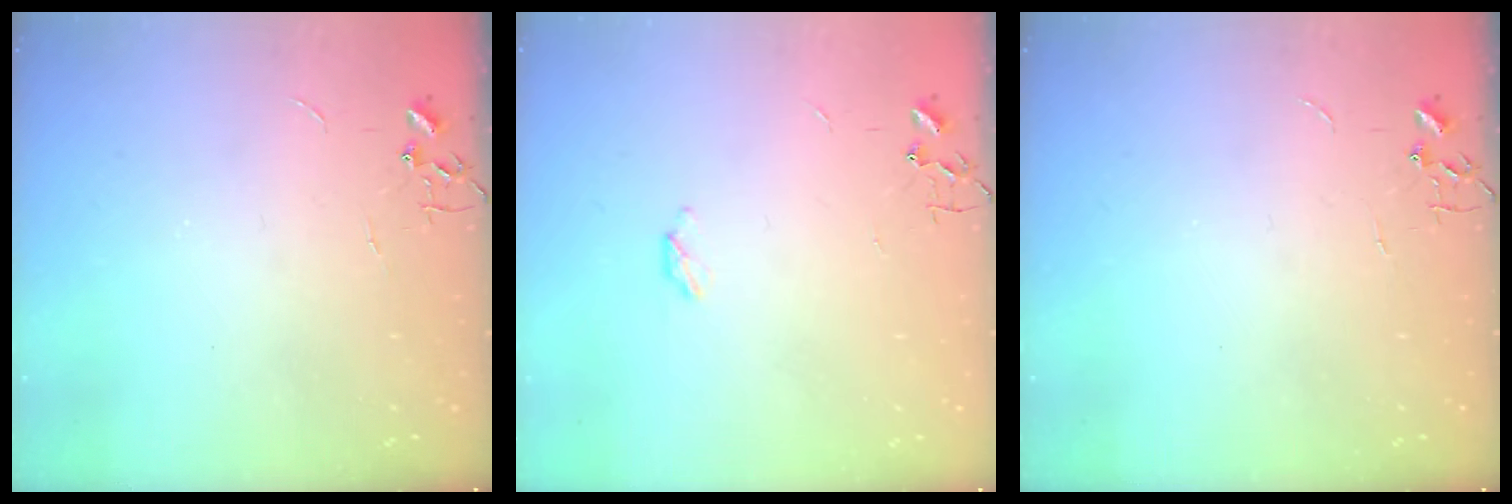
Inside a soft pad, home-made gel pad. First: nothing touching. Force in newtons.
{"total": 2.8, "press": 2.8, "slide": 0.5}
{"total": 0.0}